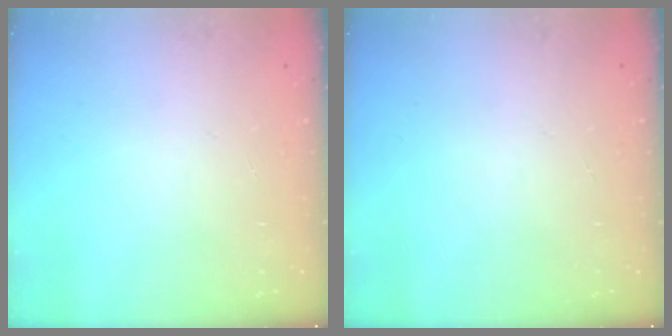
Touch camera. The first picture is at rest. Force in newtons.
{"total": 0.0}